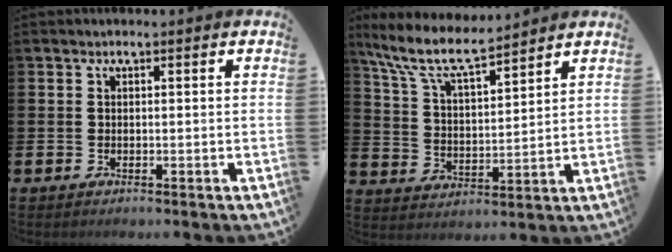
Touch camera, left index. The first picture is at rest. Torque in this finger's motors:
{"motor_torque": [0.46, -0.51, 0.55, 0.21]}